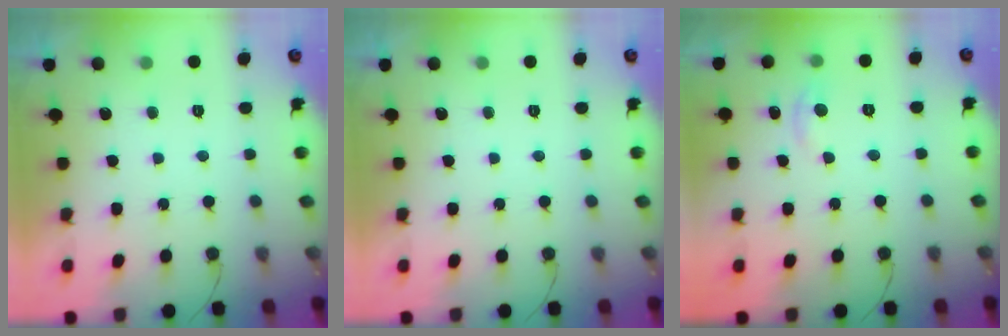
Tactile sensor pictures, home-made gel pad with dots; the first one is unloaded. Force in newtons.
{"total": 0.0}
{"total": 3.1, "press": 3.1, "slide": 0.4}